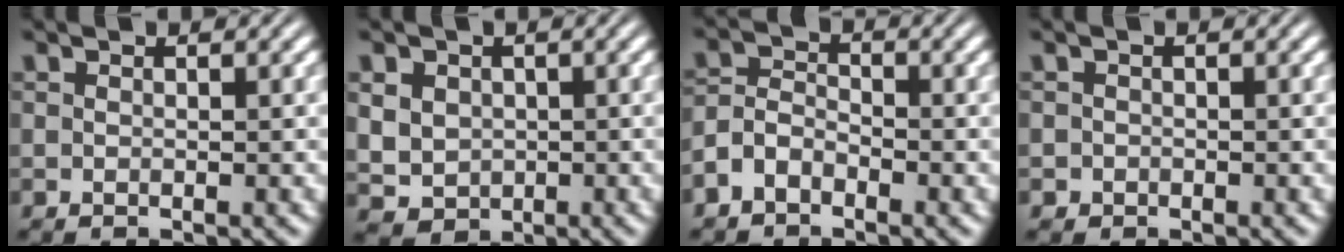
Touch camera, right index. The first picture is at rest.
{"total": 5.1, "force": [-0.5, 4.6, 2.1], "torque": [-0.051, -0.034, 0.010]}
{"total": 3.3, "force": [-1.7, 2.5, 1.4], "torque": [-0.021, -0.014, -0.027]}
{"total": 0.9, "force": [-0.8, 0.2, -0.4], "torque": [0.015, -0.012, -0.007]}